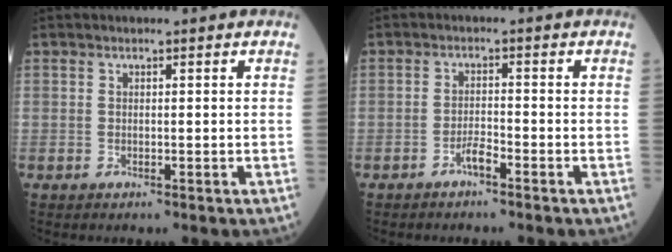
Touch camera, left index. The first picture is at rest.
{"total": 2.0, "force": [-1.6, 0.2, 1.2], "torque": [-0.025, 0.001, -0.031]}